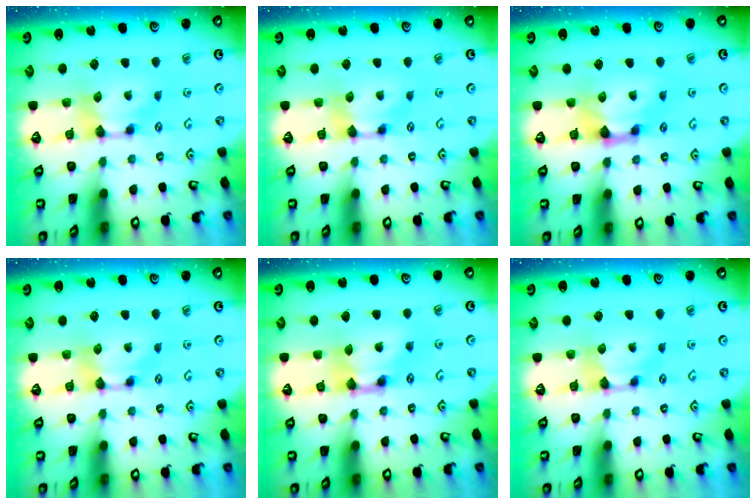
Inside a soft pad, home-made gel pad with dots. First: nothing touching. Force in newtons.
{"total": 0.0}
{"total": 1.9, "press": 1.3, "slide": 1.4}
{"total": 0.0}
{"total": 2.7, "press": 2.7, "slide": 0.2}
{"total": 0.5, "press": 0.2, "slide": 0.5}